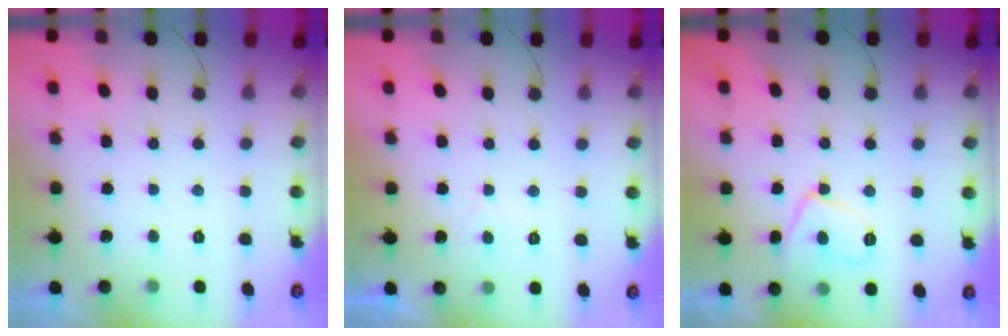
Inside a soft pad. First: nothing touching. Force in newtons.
{"total": 0.9, "press": 0.7, "slide": 0.6}
{"total": 9.0, "press": 9.0, "slide": 0.7}